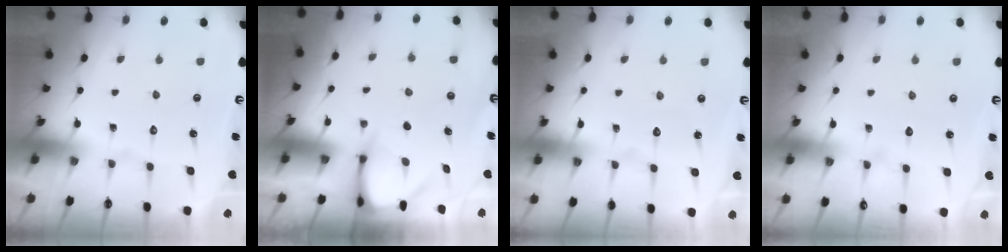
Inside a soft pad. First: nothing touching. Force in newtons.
{"total": 3.6, "press": 3.6, "slide": 0.2}
{"total": 3.5, "press": 3.4, "slide": 0.4}
{"total": 2.6, "press": 2.6, "slide": 0.3}